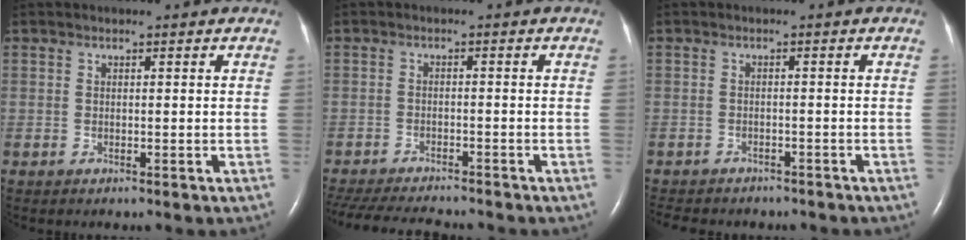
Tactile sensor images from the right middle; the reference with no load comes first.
{"total": 12.7, "force": [-11.4, 2.2, 5.1], "torque": [-0.106, -0.017, -0.167]}
{"total": 10.5, "force": [-8.9, 4.0, 3.9], "torque": [-0.081, -0.004, -0.108]}